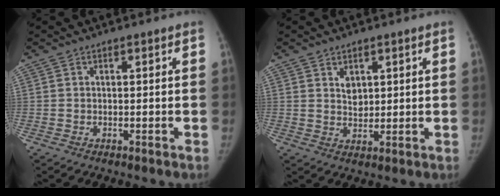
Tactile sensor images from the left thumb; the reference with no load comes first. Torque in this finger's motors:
{"motor_torque": [0.63, 0.44, 0.36, -0.41, 0.11]}